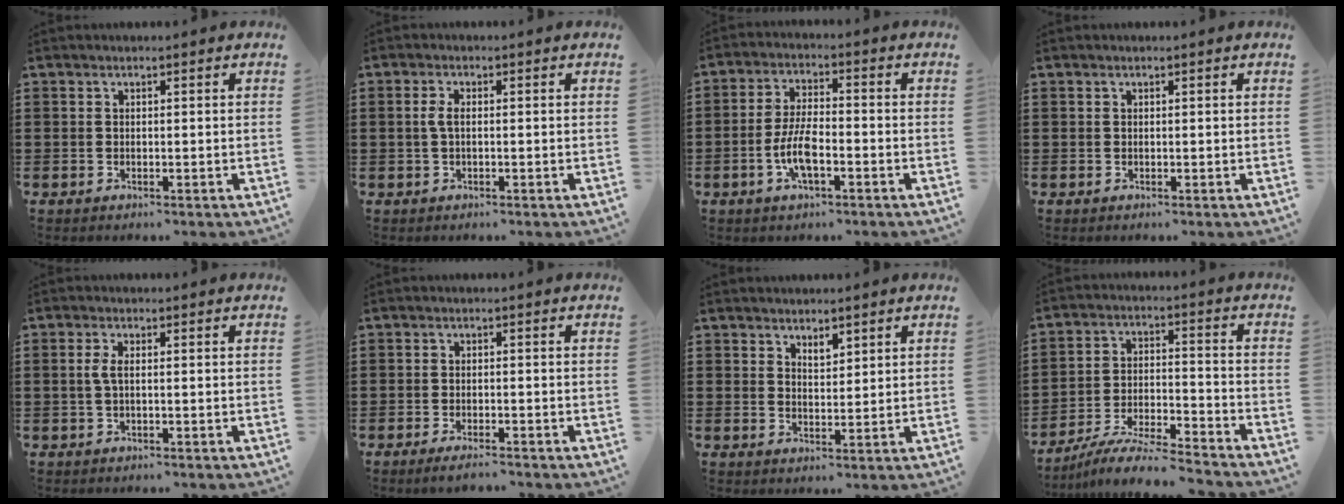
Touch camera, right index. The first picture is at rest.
{"total": 2.3, "force": [0.0, 0.9, 2.1], "torque": [-0.056, -0.003, -0.006]}
{"total": 6.6, "force": [-2.3, 2.1, 5.8], "torque": [-0.138, -0.008, -0.051]}
{"total": 0.0}
{"total": 2.2, "force": [-0.1, 0.8, 2.0], "torque": [-0.053, -0.005, -0.007]}
{"total": 1.7, "force": [-1.5, 0.1, 0.9], "torque": [-0.016, 0.000, -0.028]}
{"total": 2.4, "force": [2.1, 1.0, 0.6], "torque": [-0.009, 0.001, 0.037]}
{"total": 7.9, "force": [-7.4, 0.0, 2.6], "torque": [-0.050, 0.003, -0.147]}